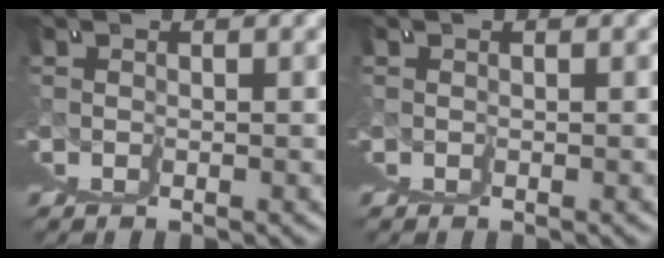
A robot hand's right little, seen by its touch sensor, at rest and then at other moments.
{"total": 0.0}